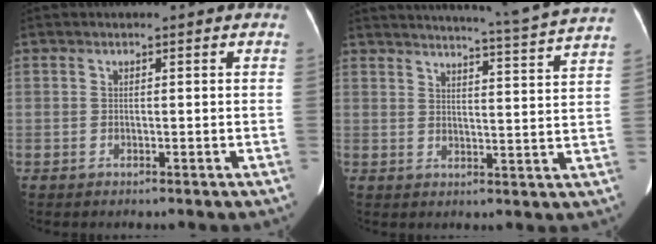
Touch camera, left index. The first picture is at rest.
{"total": 16.1, "force": [14.9, -2.4, 5.4], "torque": [-0.096, -0.059, 0.177]}